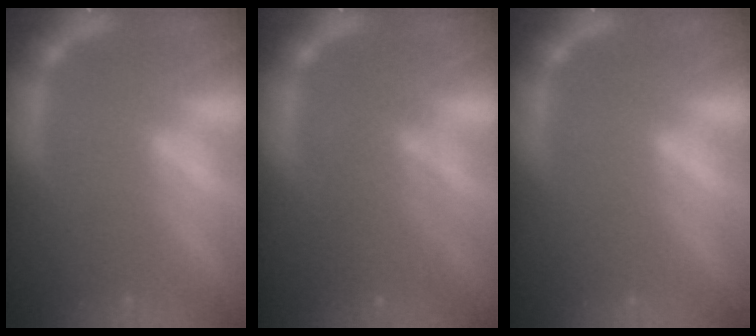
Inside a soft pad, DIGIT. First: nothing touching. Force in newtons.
{"total": 4.1}
{"total": 0.0}